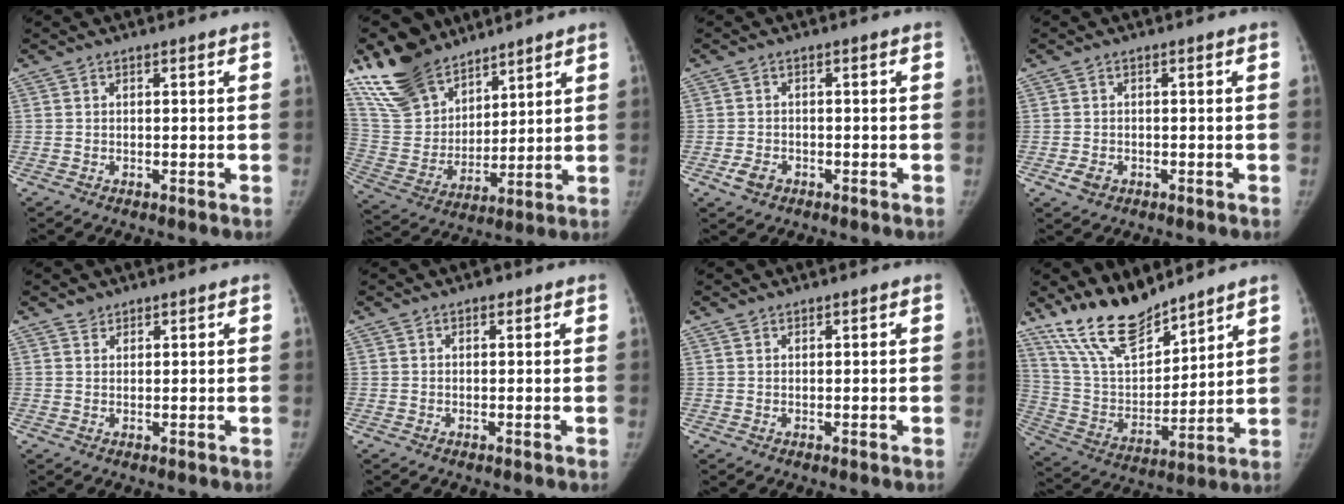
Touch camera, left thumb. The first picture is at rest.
{"total": 18.1, "force": [13.7, 9.7, 6.7], "torque": [-0.091, -0.057, 0.272]}
{"total": 2.8, "force": [-1.3, 2.0, 1.4], "torque": [-0.022, 0.004, -0.019]}
{"total": 2.3, "force": [-0.9, 1.8, 1.2], "torque": [-0.019, 0.000, -0.011]}
{"total": 1.5, "force": [1.2, 0.8, 0.0], "torque": [0.013, -0.009, 0.016]}
{"total": 1.1, "force": [0.7, 0.7, 0.5], "torque": [-0.001, -0.002, 0.005]}
{"total": 0.7, "force": [0.6, 0.3, 0.0], "torque": [0.004, -0.005, 0.009]}
{"total": 16.1, "force": [13.5, 5.4, 7.1], "torque": [-0.102, -0.072, 0.263]}